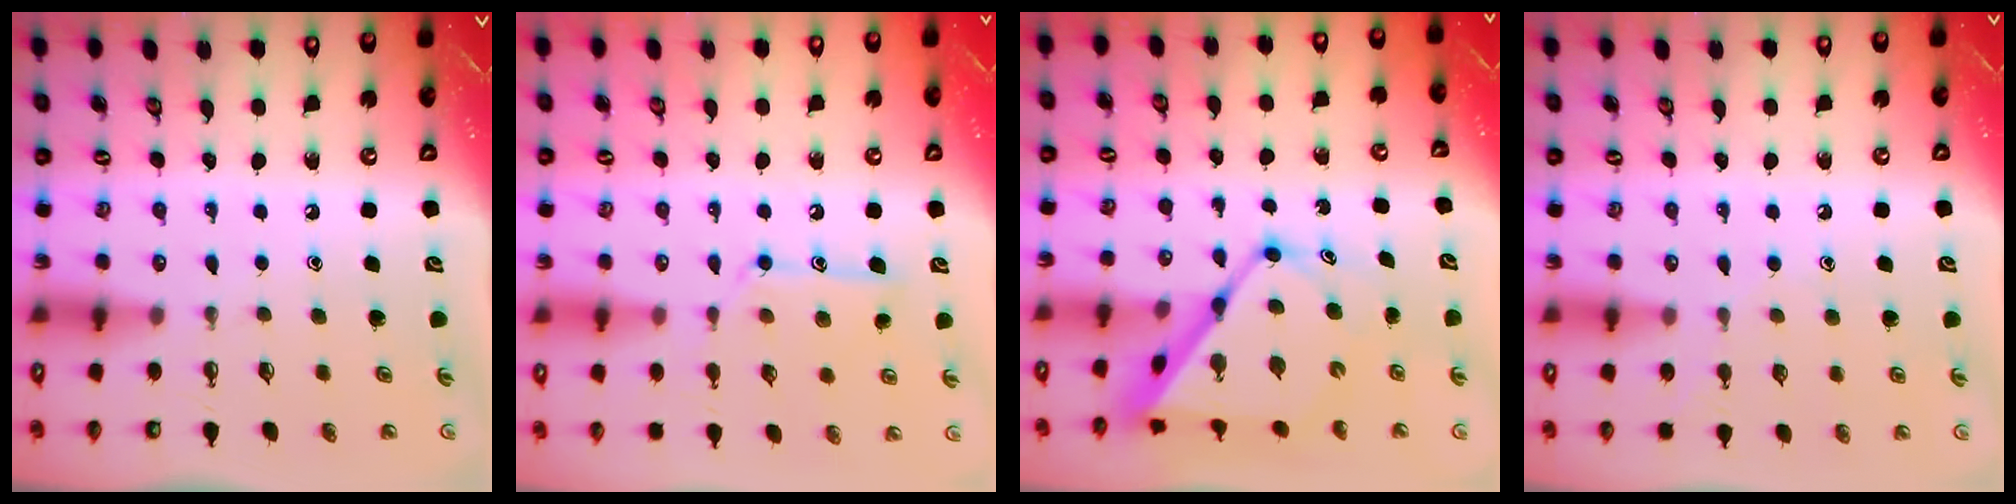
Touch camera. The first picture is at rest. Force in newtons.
{"total": 11.1, "press": 11.1, "slide": 0.4}
{"total": 14.5, "press": 14.5, "slide": 1.0}
{"total": 5.0, "press": 5.0, "slide": 0.5}